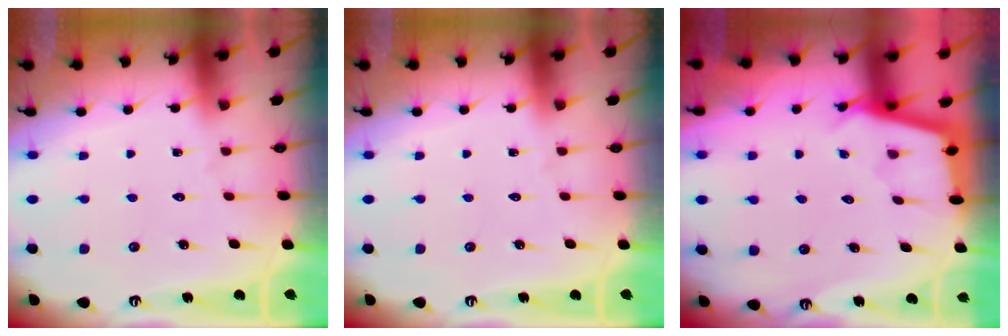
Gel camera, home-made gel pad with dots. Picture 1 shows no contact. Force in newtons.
{"total": 0.0}
{"total": 2.7, "press": 2.7, "slide": 0.3}